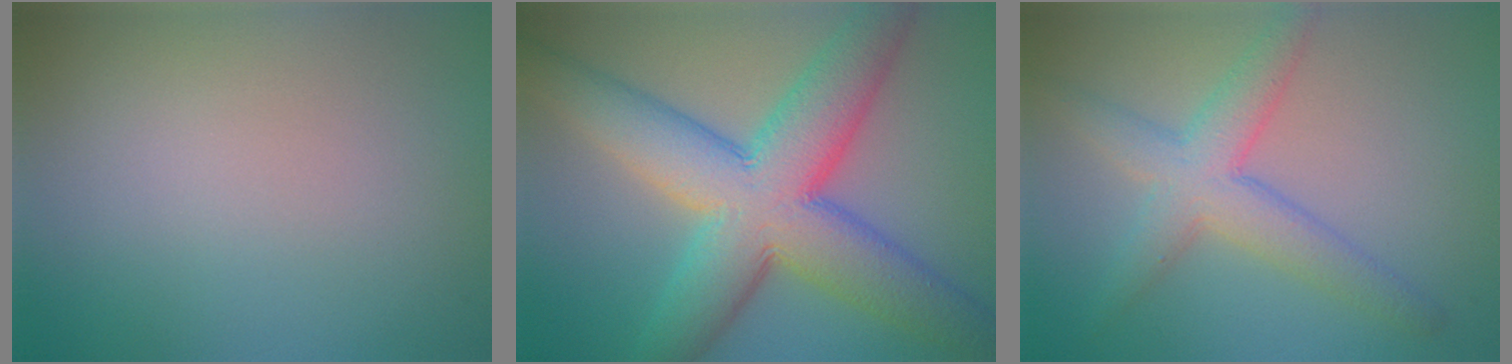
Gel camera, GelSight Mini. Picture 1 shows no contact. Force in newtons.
{"total": 11.6, "press": 11.6, "slide": 0.2}
{"total": 4.7, "press": 4.7, "slide": 0.1}